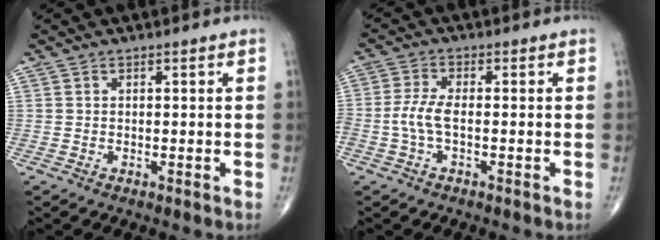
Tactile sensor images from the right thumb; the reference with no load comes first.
{"total": 4.4, "force": [-1.1, 1.7, 3.9], "torque": [-0.098, 0.009, -0.027]}